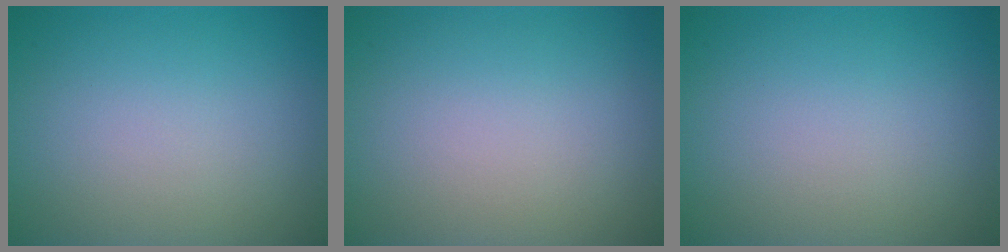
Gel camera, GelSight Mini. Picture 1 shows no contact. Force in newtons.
{"total": 0.0}
{"total": 0.0}